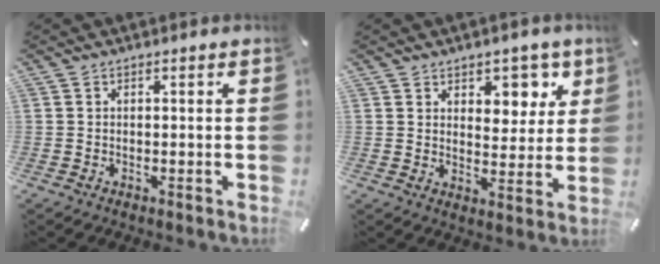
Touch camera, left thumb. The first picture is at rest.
{"total": 7.5, "force": [4.5, 5.2, 2.9], "torque": [-0.015, -0.031, 0.074]}